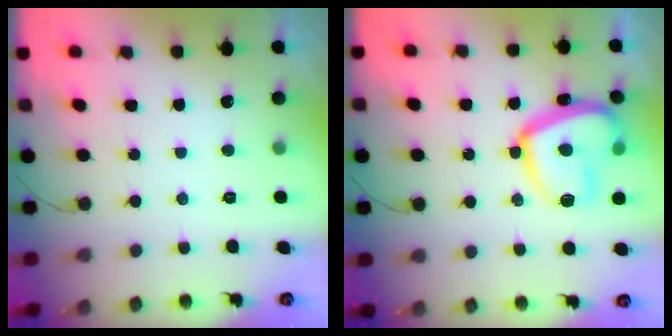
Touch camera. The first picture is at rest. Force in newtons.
{"total": 18.3, "press": 18.3, "slide": 1.6}